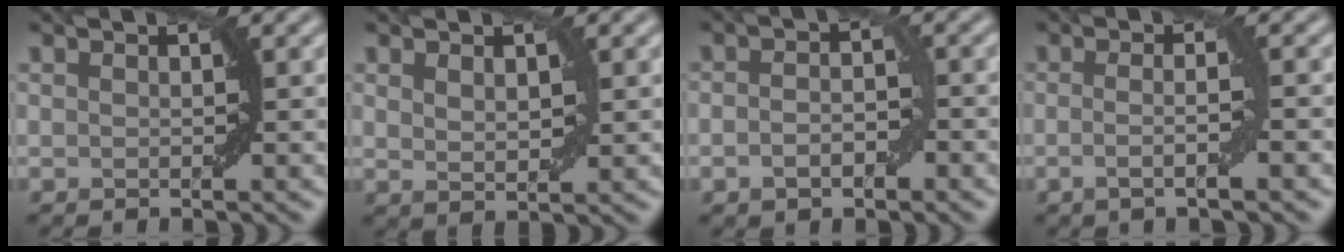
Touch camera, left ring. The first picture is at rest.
{"total": 1.8, "force": [0.8, 0.8, 1.4], "torque": [-0.024, -0.003, 0.019]}
{"total": 2.6, "force": [-0.9, 1.3, 2.1], "torque": [-0.036, 0.002, -0.017]}
{"total": 3.1, "force": [-0.5, 0.8, 3.0], "torque": [-0.035, -0.001, -0.013]}